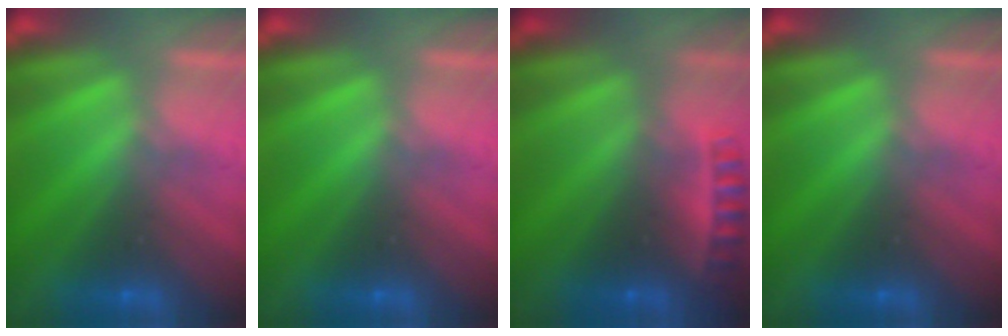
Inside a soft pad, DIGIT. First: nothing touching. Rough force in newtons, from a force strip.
{"total": 0.0}
{"total": 2.4}
{"total": 0.0}